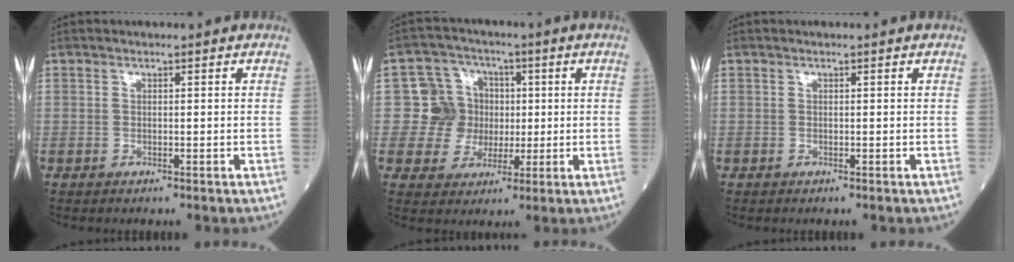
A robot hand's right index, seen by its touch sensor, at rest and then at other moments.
{"total": 7.6, "force": [0.4, 7.6, 0.5], "torque": [-0.001, 0.031, 0.008]}
{"total": 0.0}